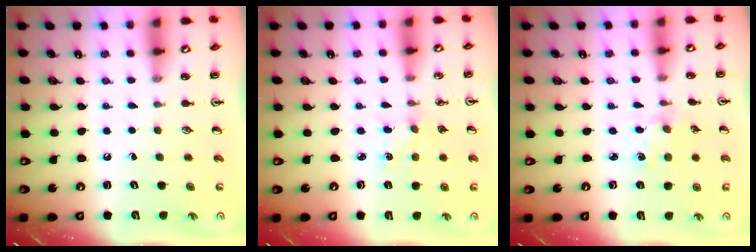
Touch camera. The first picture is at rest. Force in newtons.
{"total": 2.6, "press": 2.6, "slide": 0.3}
{"total": 0.9, "press": 0.8, "slide": 0.2}